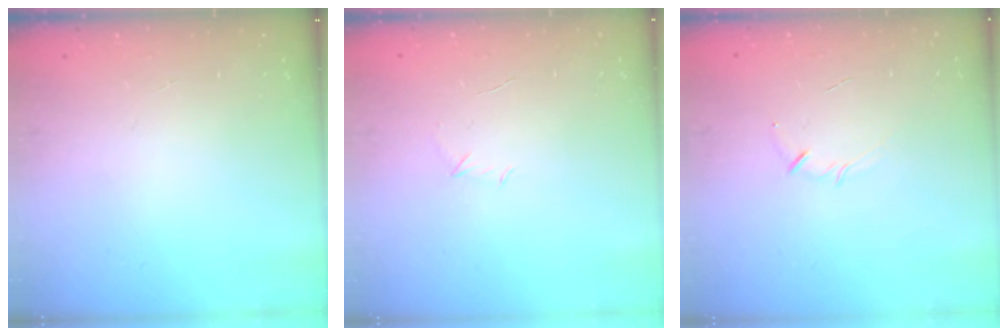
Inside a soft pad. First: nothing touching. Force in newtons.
{"total": 3.8, "press": 3.6, "slide": 1.0}
{"total": 3.6, "press": 3.5, "slide": 0.8}